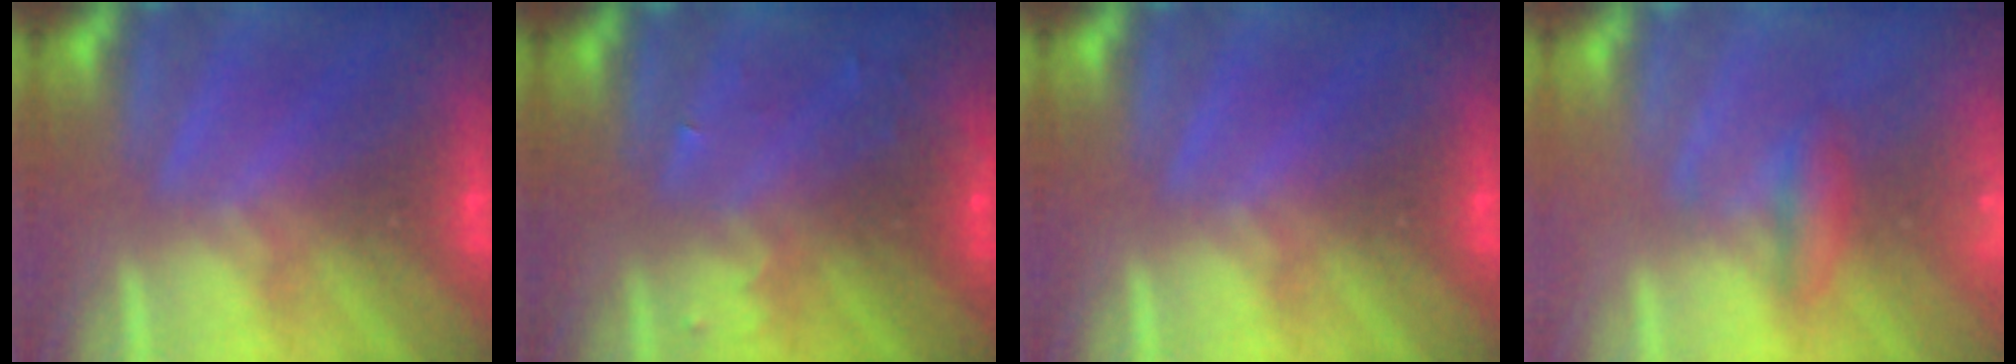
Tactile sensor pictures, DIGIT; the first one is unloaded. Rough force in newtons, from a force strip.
{"total": 2.9}
{"total": 0.0}
{"total": 2.1}